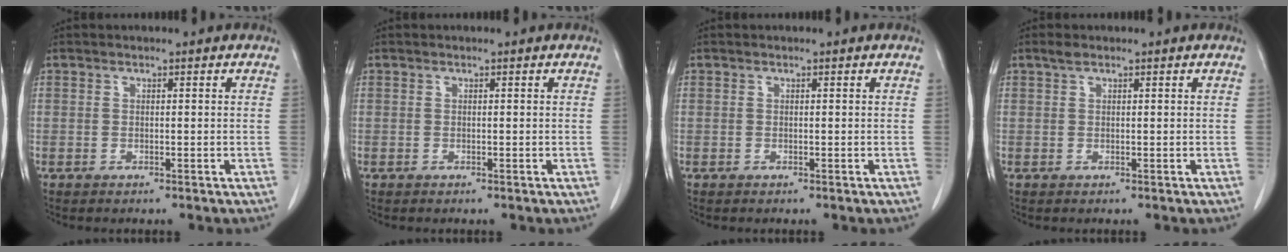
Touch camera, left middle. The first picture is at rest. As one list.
[{"total": 0.0}, {"total": 0.0}, {"total": 1.0, "force": [0.7, 0.3, 0.6], "torque": [-0.016, 0.009, 0.016]}]